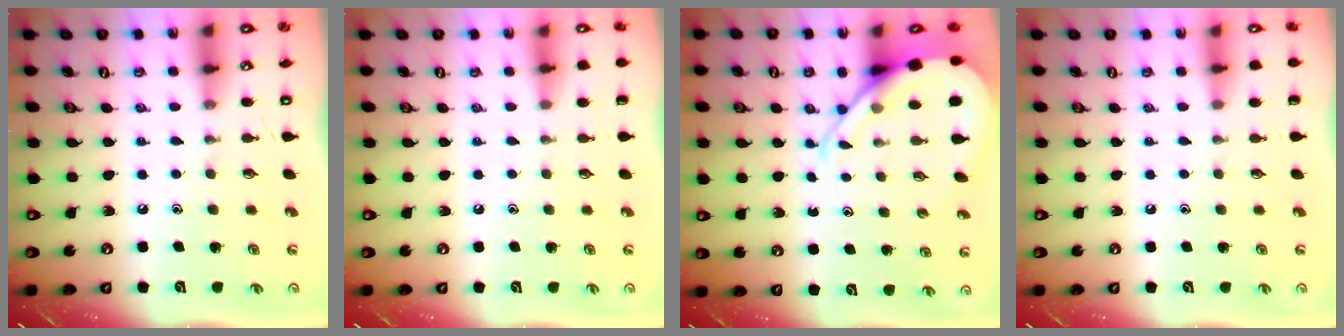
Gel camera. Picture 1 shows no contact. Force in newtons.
{"total": 0.0}
{"total": 10.0, "press": 10.0, "slide": 0.7}
{"total": 0.0}